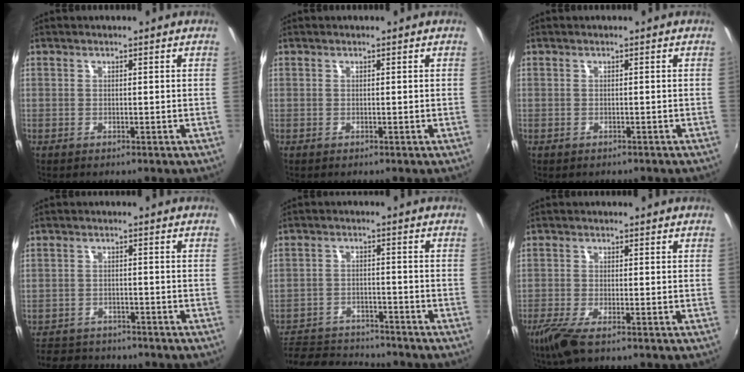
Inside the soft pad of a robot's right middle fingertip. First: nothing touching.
{"total": 0.0}
{"total": 0.8, "force": [-0.6, 0.4, 0.2], "torque": [-0.008, -0.002, -0.007]}
{"total": 8.0, "force": [-7.2, 3.1, 1.7], "torque": [-0.059, 0.000, -0.114]}
{"total": 13.8, "force": [-12.3, 4.5, 4.4], "torque": [-0.114, -0.005, -0.192]}
{"total": 5.5, "force": [-3.6, 0.9, 4.0], "torque": [-0.095, -0.021, -0.072]}